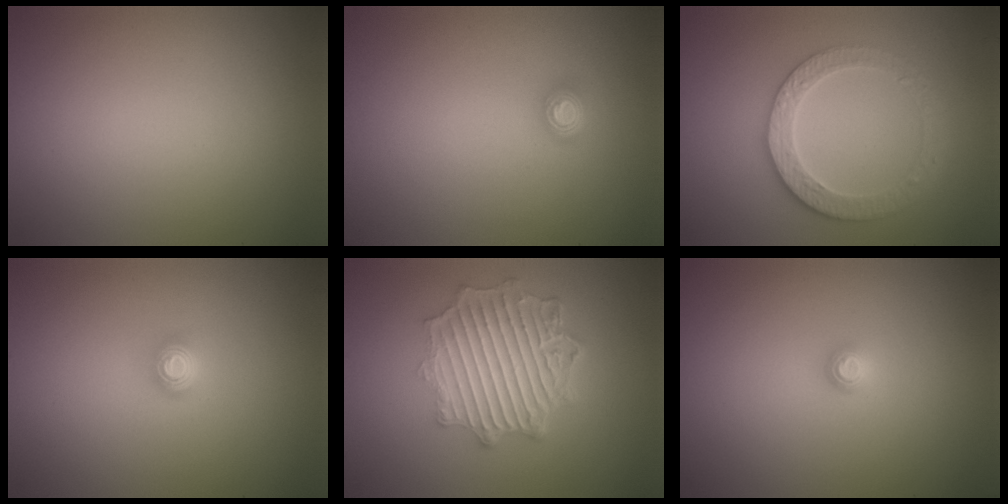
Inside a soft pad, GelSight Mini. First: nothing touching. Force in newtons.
{"total": 1.7, "press": 1.2, "slide": 1.1}
{"total": 3.4, "press": 3.2, "slide": 0.8}
{"total": 1.7, "press": 1.3, "slide": 1.1}
{"total": 7.0, "press": 5.3, "slide": 4.6}
{"total": 1.1, "press": 1.1, "slide": 0.1}